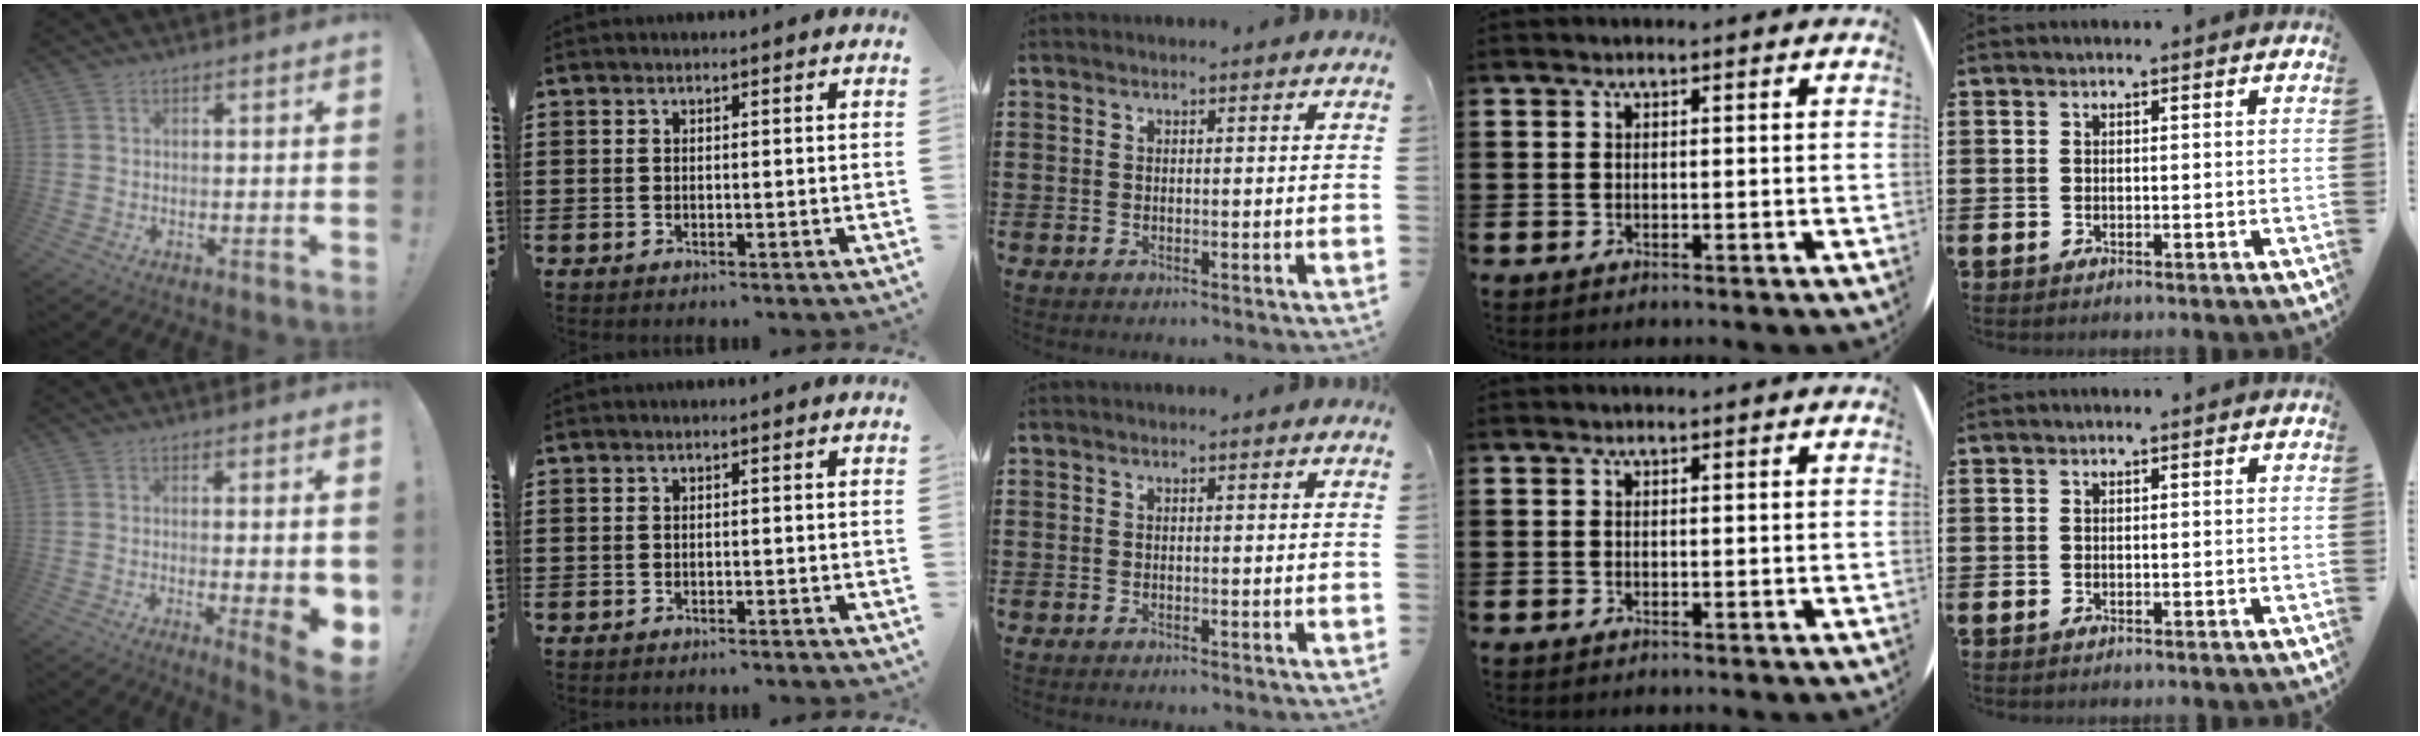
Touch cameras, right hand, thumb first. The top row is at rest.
{"thumb": {"total": 7.8, "force": [-0.2, 1.0, 7.7], "torque": [-0.092, -0.017, 0.001]}, "index": {"total": 0.8, "force": [-0.8, 0.0, 0.2], "torque": [-0.005, -0.001, -0.016]}}